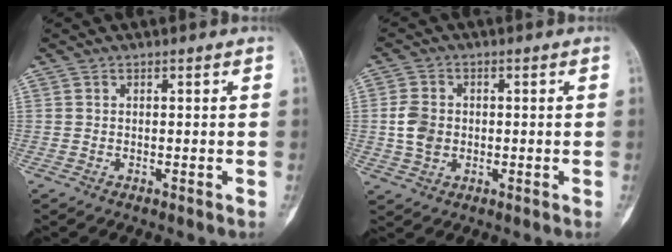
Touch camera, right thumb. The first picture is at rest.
{"total": 5.5, "force": [-0.1, 4.3, 3.4], "torque": [-0.057, 0.004, -0.002]}